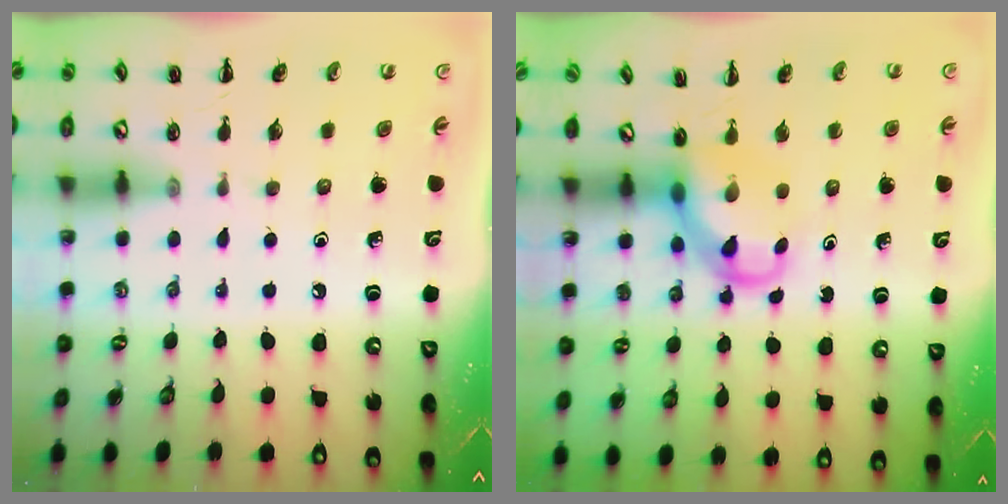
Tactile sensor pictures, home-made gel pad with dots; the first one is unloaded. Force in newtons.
{"total": 4.1, "press": 4.0, "slide": 0.8}